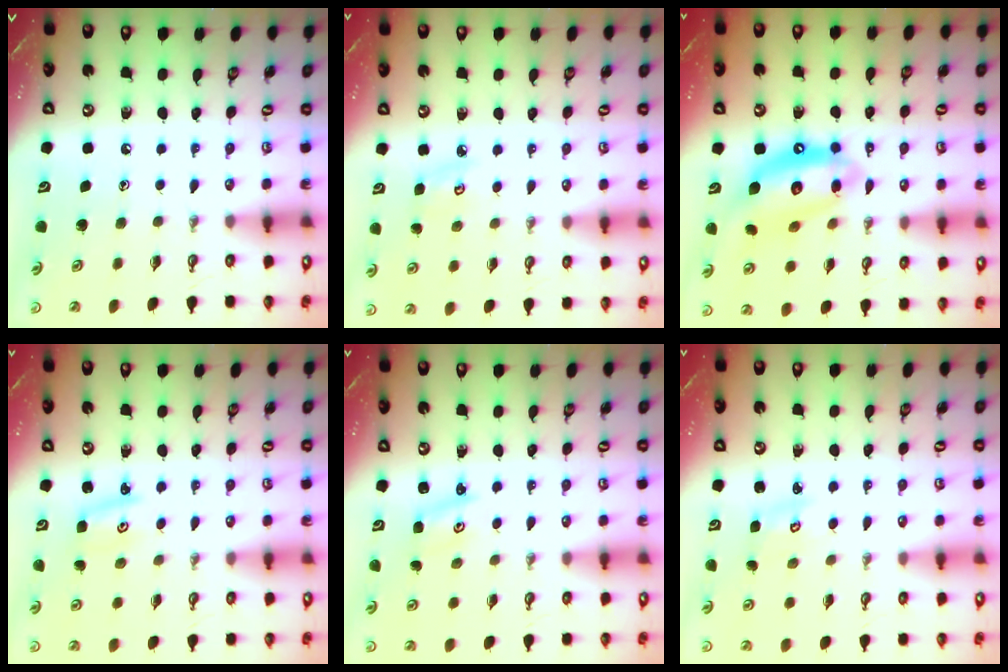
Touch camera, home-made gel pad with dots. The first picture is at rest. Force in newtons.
{"total": 4.5, "press": 4.5, "slide": 0.4}
{"total": 13.8, "press": 13.8, "slide": 1.5}
{"total": 2.9, "press": 2.9, "slide": 0.3}
{"total": 2.0, "press": 2.0, "slide": 0.2}
{"total": 2.0, "press": 2.0, "slide": 0.1}